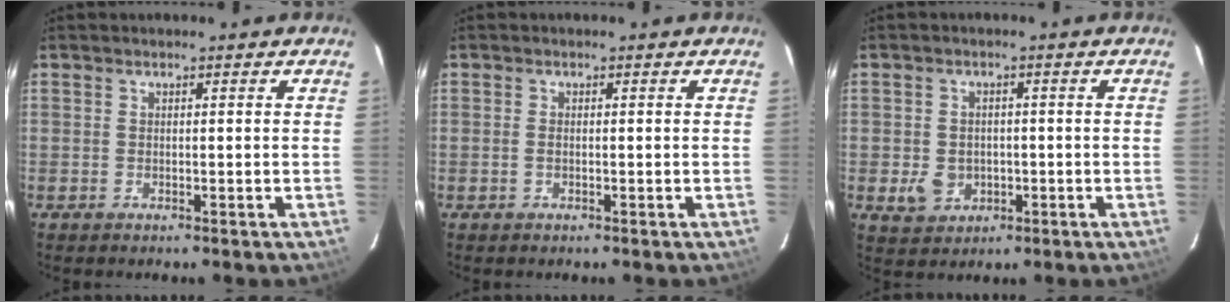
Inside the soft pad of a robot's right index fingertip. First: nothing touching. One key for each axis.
{"total": 0.8, "fx": -0.2, "fy": 0.3, "fz": 0.7, "tx": -0.016, "ty": 0.001, "tz": -0.005}
{"total": 5.4, "fx": -1.2, "fy": 4.6, "fz": 2.6, "tx": -0.059, "ty": 0.004, "tz": -0.006}